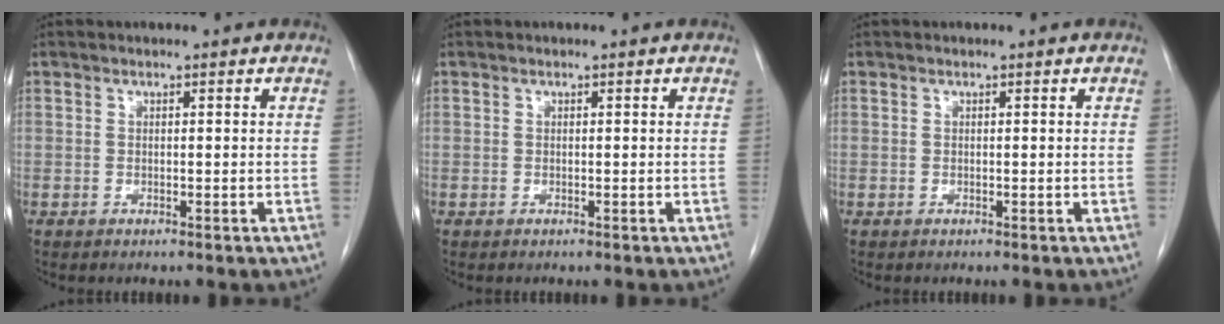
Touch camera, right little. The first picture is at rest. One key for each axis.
{"total": 0.0}
{"total": 0.0}